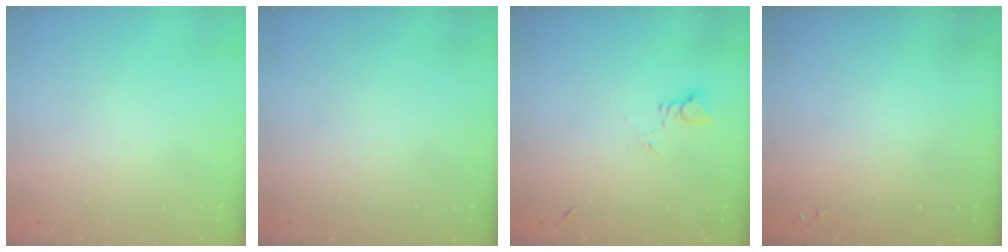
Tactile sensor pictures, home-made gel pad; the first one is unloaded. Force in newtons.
{"total": 0.0}
{"total": 4.2, "press": 4.2, "slide": 0.4}
{"total": 0.0}